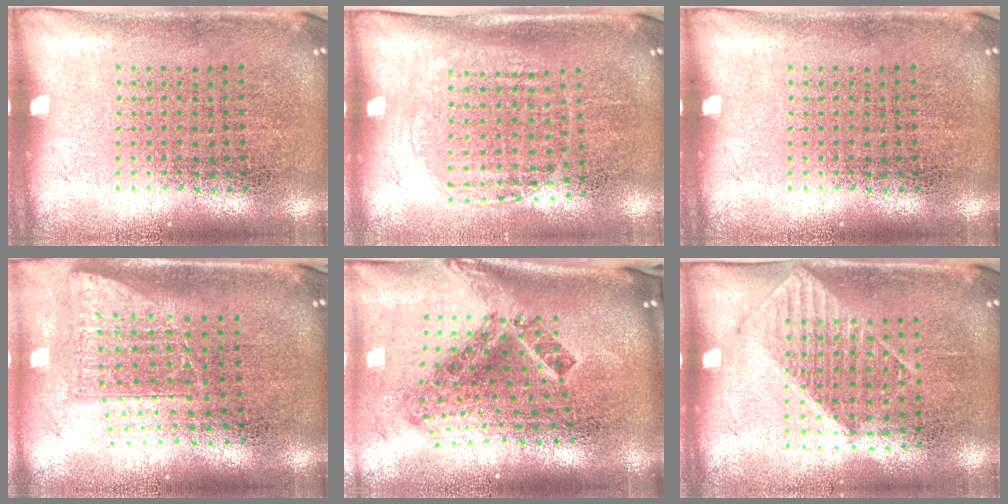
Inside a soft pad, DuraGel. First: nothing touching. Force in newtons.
{"total": 1.5, "press": 1.2, "slide": 0.8}
{"total": 0.0}
{"total": 1.6, "press": 1.3, "slide": 1.0}
{"total": 2.5, "press": 1.5, "slide": 2.0}
{"total": 1.1, "press": 1.0, "slide": 0.4}